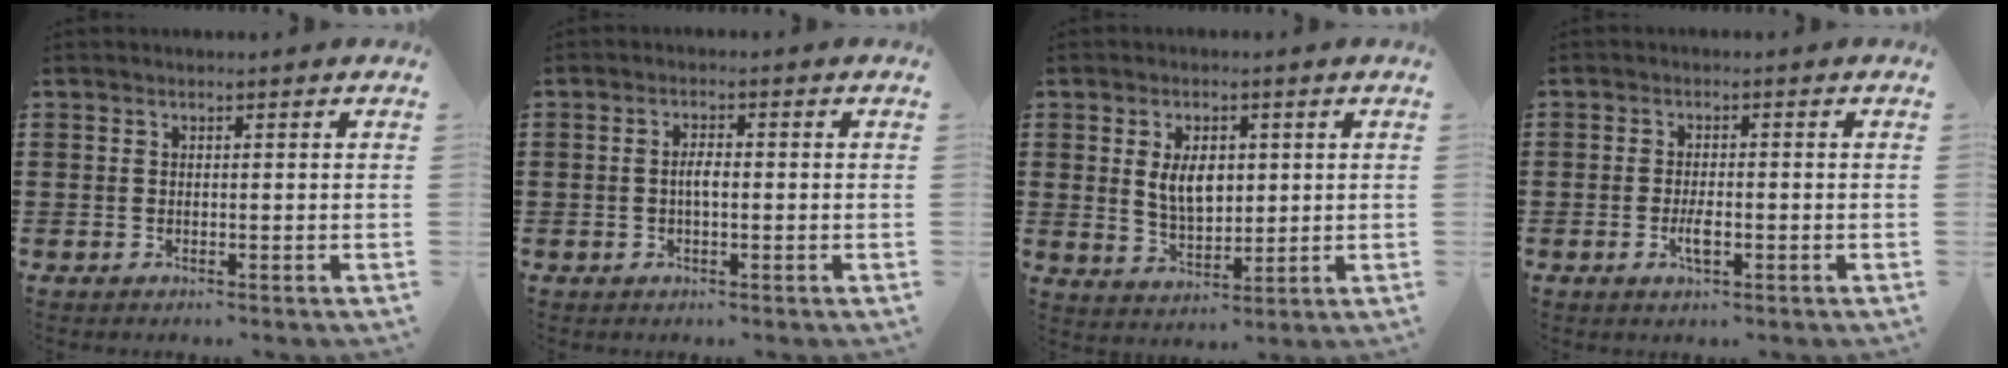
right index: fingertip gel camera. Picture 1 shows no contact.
{"total": 2.3, "force": [-0.3, 0.8, 2.2], "torque": [-0.041, 0.002, -0.006]}
{"total": 6.0, "force": [1.2, 3.4, 4.8], "torque": [-0.085, 0.005, 0.015]}
{"total": 3.2, "force": [-1.1, 0.9, 2.8], "torque": [-0.064, -0.006, -0.023]}